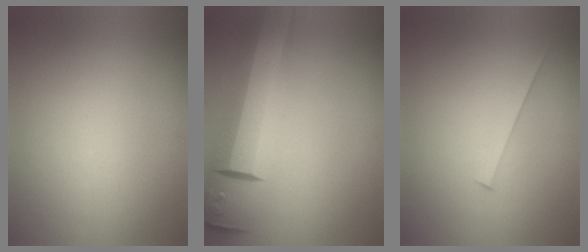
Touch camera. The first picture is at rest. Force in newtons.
{"total": 10.0}
{"total": 1.6}